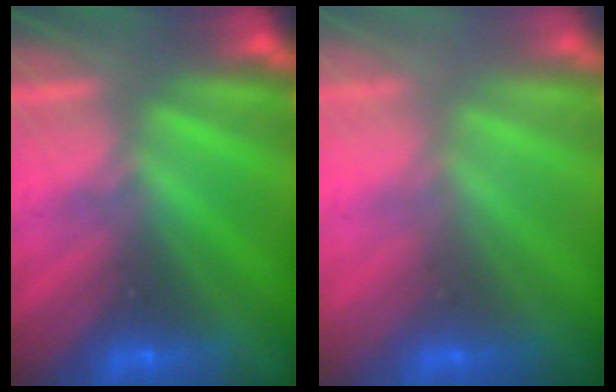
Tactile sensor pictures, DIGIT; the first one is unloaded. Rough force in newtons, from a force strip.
{"total": 2.8}